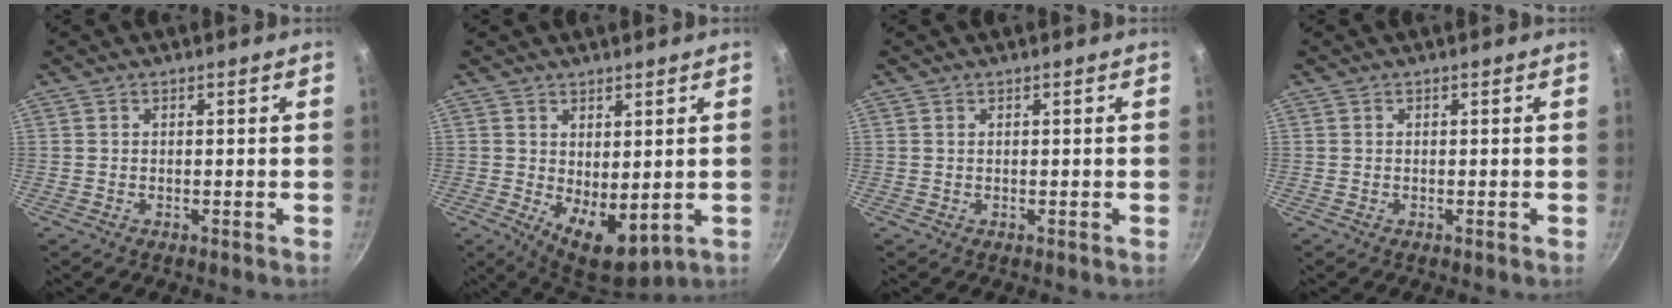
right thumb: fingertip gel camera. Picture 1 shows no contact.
{"total": 8.4, "force": [0.4, 4.4, 7.2], "torque": [-0.086, -0.023, 0.021]}
{"total": 0.0}
{"total": 0.0}